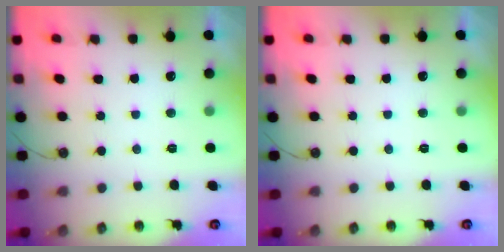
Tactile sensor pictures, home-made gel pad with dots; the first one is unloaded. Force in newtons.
{"total": 0.0}